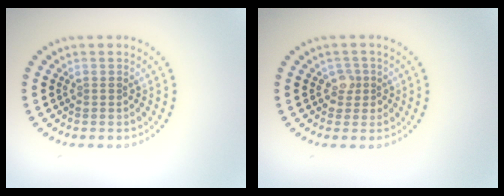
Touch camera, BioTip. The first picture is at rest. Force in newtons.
{"total": 1.7, "press": 1.4, "slide": 0.9}